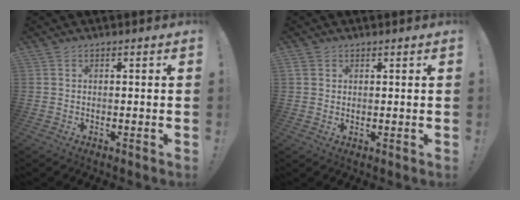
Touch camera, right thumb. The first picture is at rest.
{"total": 2.2, "force": [1.3, 1.5, 0.9], "torque": [-0.016, -0.003, 0.025]}